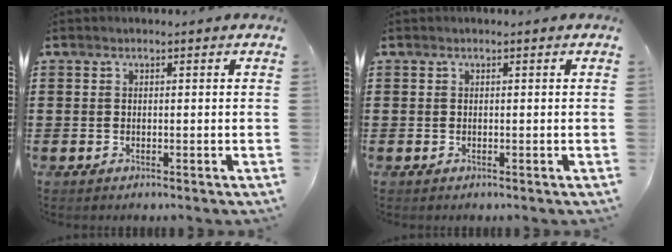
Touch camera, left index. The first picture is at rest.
{"total": 0.0}